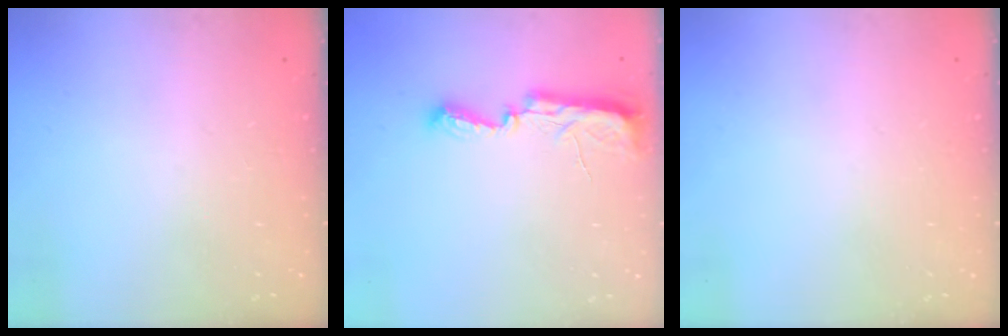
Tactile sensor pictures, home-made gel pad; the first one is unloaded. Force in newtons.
{"total": 9.8, "press": 8.9, "slide": 4.2}
{"total": 0.0}